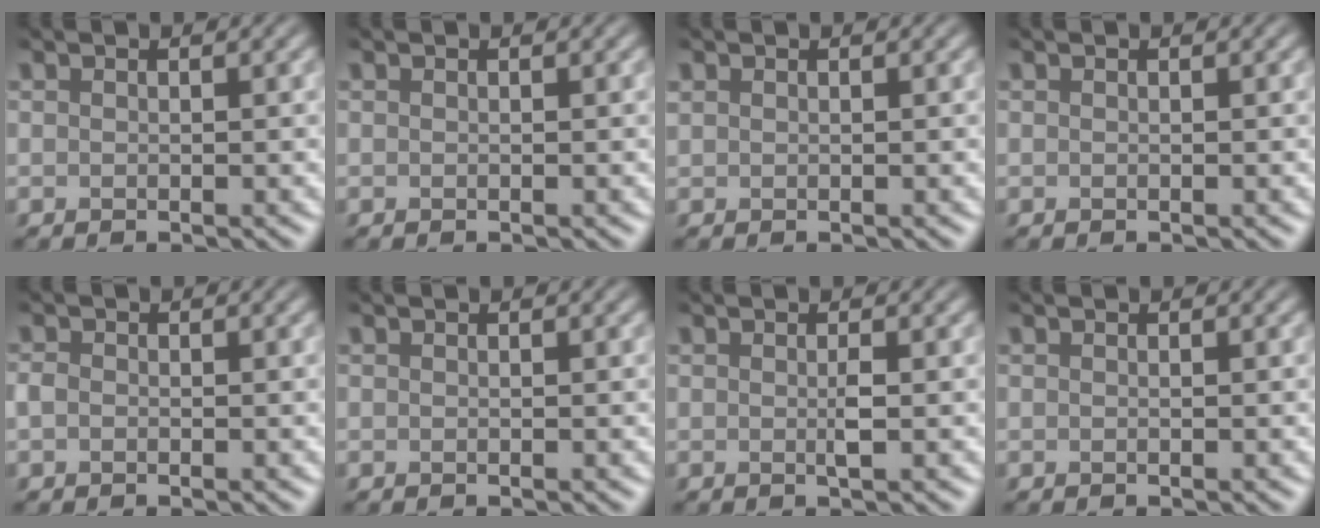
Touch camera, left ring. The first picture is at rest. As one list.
[{"total": 0.0}, {"total": 0.0}, {"total": 0.0}, {"total": 0.9, "force": [-0.3, 0.7, 0.4], "torque": [-0.010, -0.001, -0.008]}, {"total": 0.0}, {"total": 0.8, "force": [0.0, 0.0, 0.8], "torque": [-0.016, -0.001, -0.002]}, {"total": 0.0}]